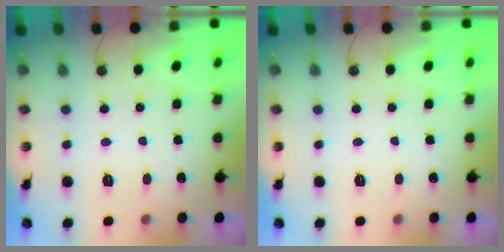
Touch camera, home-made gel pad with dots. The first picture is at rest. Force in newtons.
{"total": 0.0}